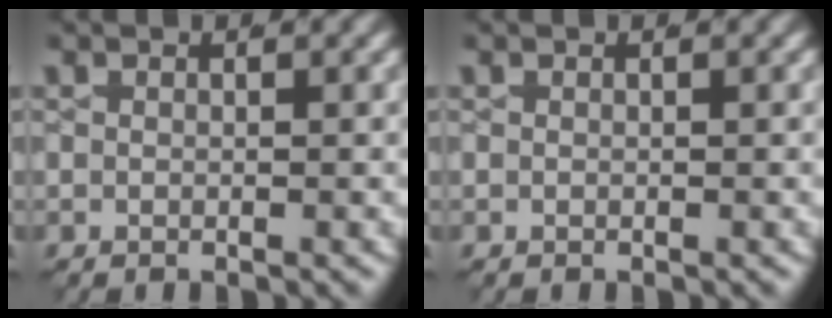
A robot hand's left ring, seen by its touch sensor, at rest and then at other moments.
{"total": 0.0}